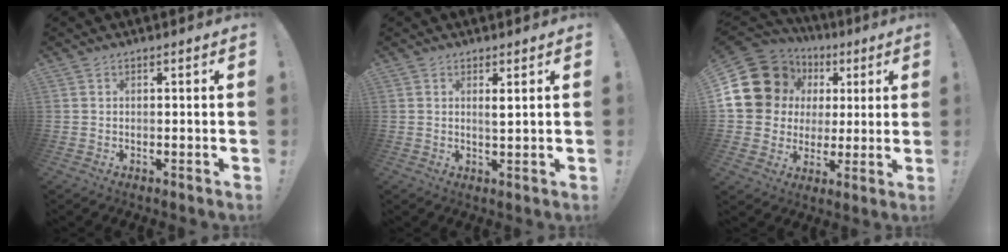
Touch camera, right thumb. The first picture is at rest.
{"total": 1.9, "force": [1.0, 0.2, 1.7], "torque": [-0.015, -0.011, 0.011]}
{"total": 18.2, "force": [6.3, 15.0, 8.1], "torque": [-0.134, -0.024, 0.144]}